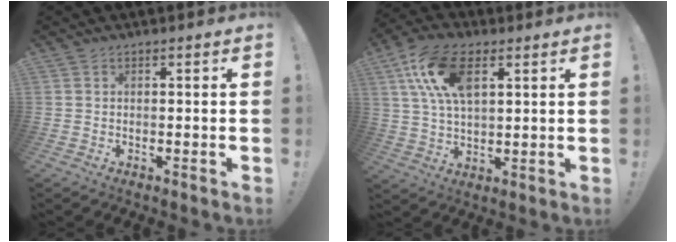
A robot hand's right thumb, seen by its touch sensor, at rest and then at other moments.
{"total": 14.7, "force": [5.8, 7.7, 11.1], "torque": [-0.220, -0.006, 0.108]}